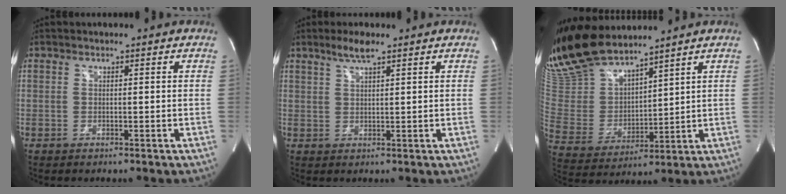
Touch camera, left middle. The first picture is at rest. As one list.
[{"total": 3.3, "force": [2.4, 0.3, 2.2], "torque": [-0.051, 0.003, 0.048]}, {"total": 14.4, "force": [13.1, 2.3, 5.5], "torque": [-0.123, -0.001, 0.273]}]